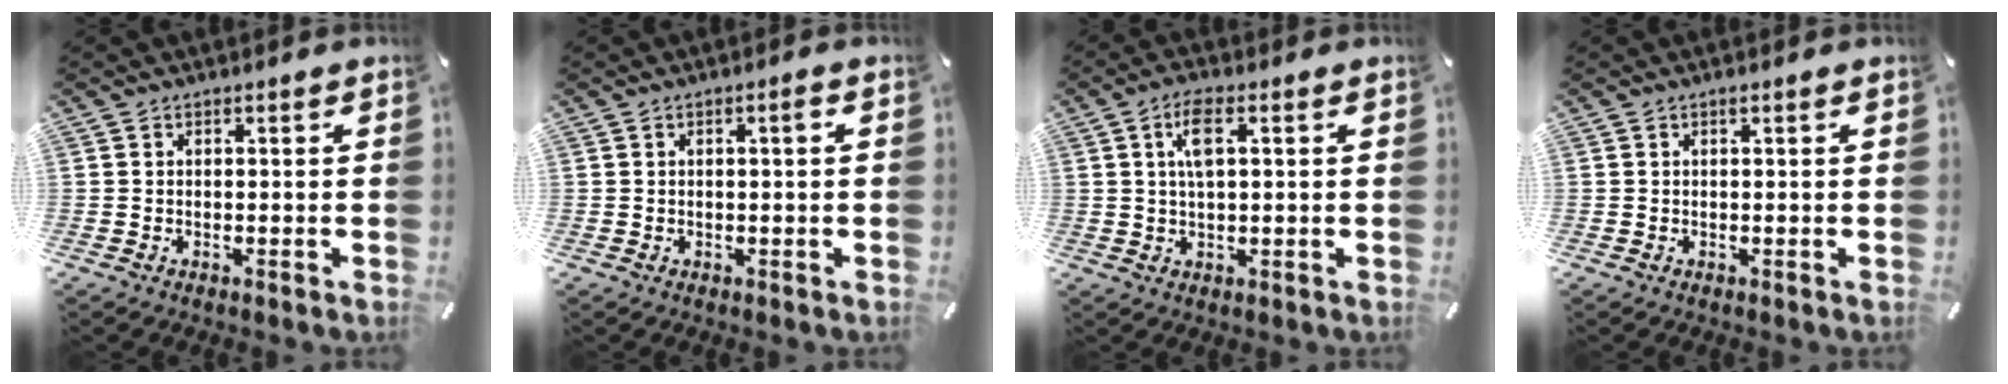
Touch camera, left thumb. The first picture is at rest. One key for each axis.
{"total": 1.6, "fx": 0.3, "fy": 0.3, "fz": 1.6, "tx": -0.029, "ty": 0.001, "tz": 0.004}
{"total": 5.9, "fx": 1.7, "fy": 2.4, "fz": 5.2, "tx": -0.099, "ty": 0.006, "tz": 0.026}
{"total": 0.5, "fx": 0.3, "fy": 0.2, "fz": 0.4, "tx": -0.008, "ty": 0.000, "tz": 0.005}